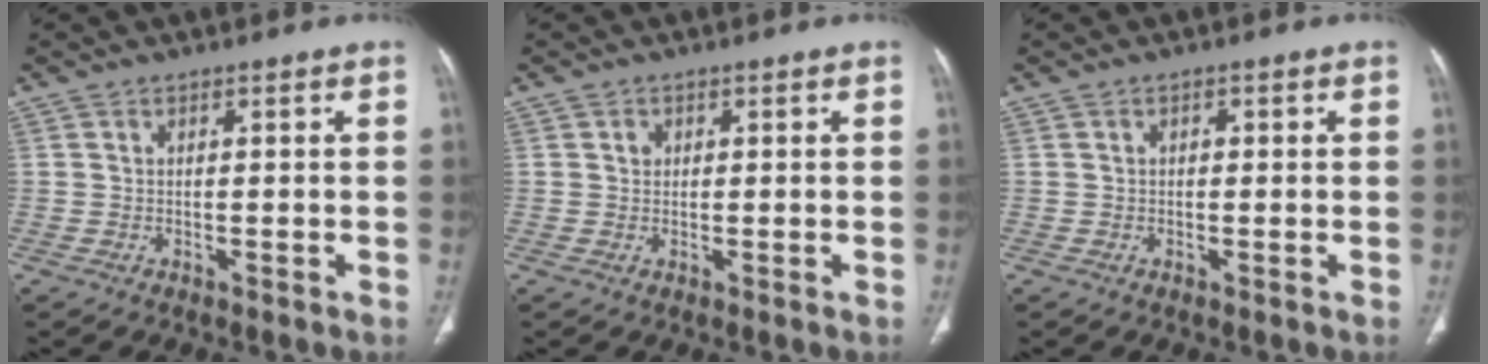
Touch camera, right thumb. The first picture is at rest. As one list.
[{"total": 1.2, "force": [0.4, 1.1, 0.4], "torque": [-0.001, 0.001, 0.005]}, {"total": 0.9, "force": [0.2, 0.6, 0.6], "torque": [-0.009, 0.003, 0.003]}]